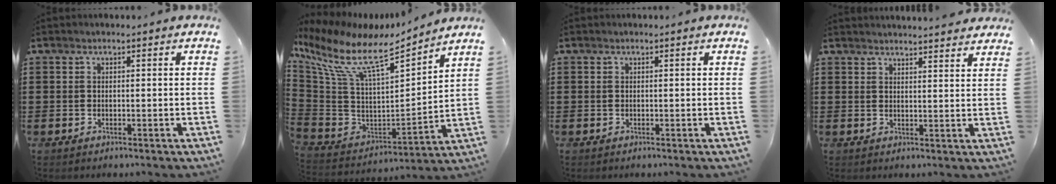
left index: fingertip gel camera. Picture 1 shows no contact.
{"total": 11.3, "force": [7.7, 3.0, 7.7], "torque": [-0.184, -0.059, 0.130]}
{"total": 0.0}
{"total": 2.7, "force": [2.6, -0.5, 0.1], "torque": [-0.010, -0.014, 0.050]}